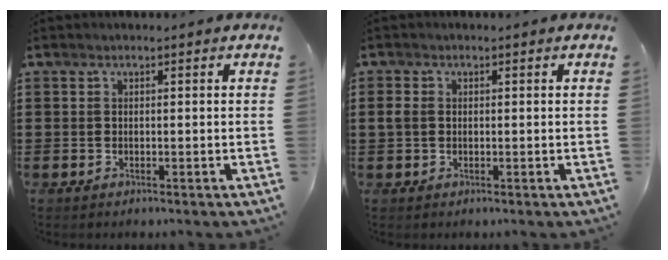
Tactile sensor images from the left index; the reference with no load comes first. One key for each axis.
{"total": 1.7, "fx": 0.1, "fy": 1.2, "fz": 1.1, "tx": -0.040, "ty": 0.001, "tz": -0.004}